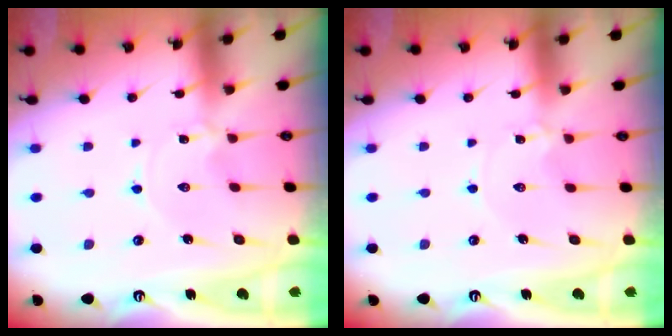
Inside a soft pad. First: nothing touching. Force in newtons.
{"total": 1.1, "press": 1.1, "slide": 0.1}